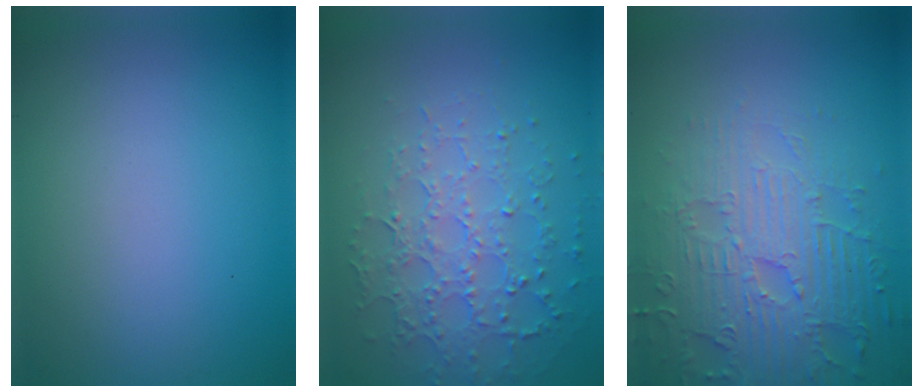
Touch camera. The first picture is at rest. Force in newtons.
{"total": 4.5, "press": 3.5, "slide": 2.9}
{"total": 5.6, "press": 5.1, "slide": 2.2}